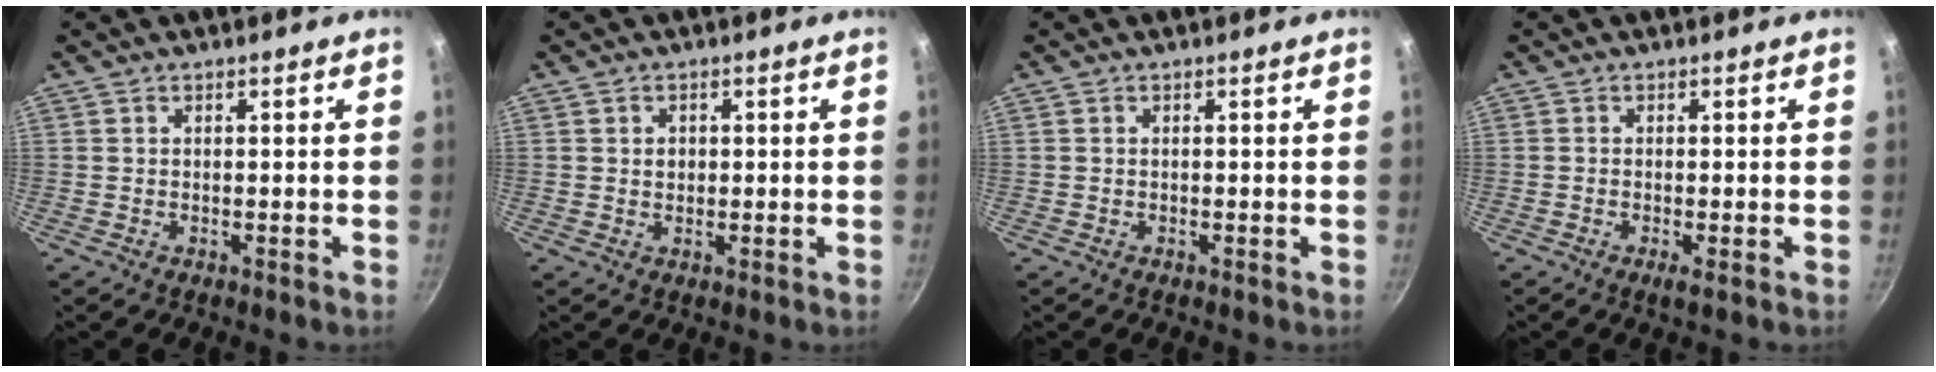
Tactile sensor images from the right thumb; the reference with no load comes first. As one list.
[{"total": 2.1, "force": [0.4, 1.7, 1.1], "torque": [-0.009, 0.002, 0.006]}, {"total": 0.0}, {"total": 1.4, "force": [-0.7, 0.2, 1.2], "torque": [-0.029, -0.003, -0.014]}]